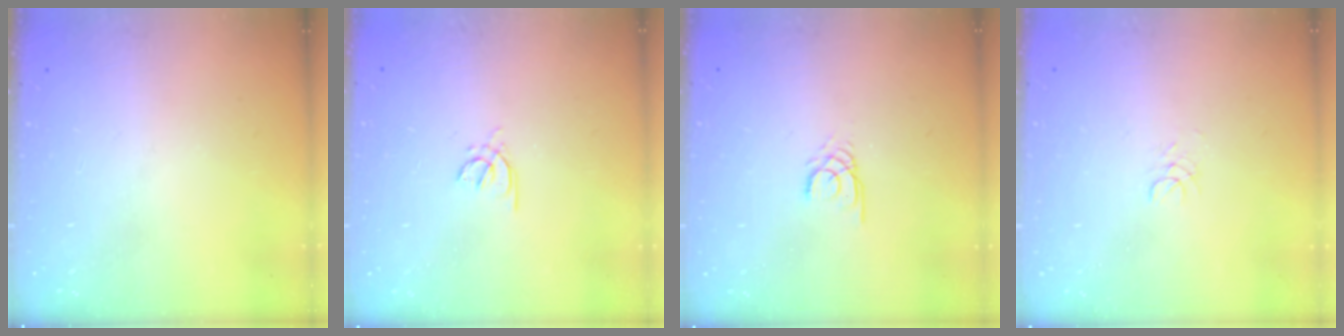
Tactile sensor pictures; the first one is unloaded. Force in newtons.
{"total": 2.0, "press": 1.9, "slide": 0.5}
{"total": 2.4, "press": 2.4, "slide": 0.1}
{"total": 1.7, "press": 1.7, "slide": 0.2}